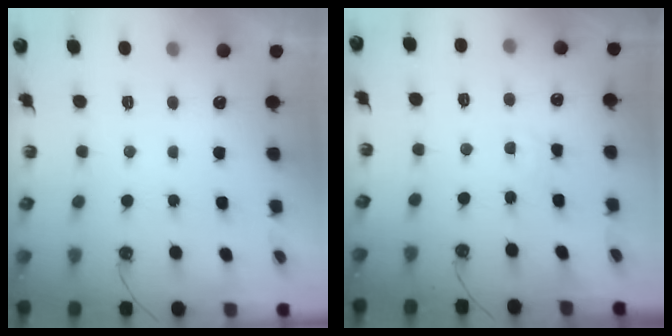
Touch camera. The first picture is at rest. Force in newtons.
{"total": 1.4, "press": 1.4, "slide": 0.3}